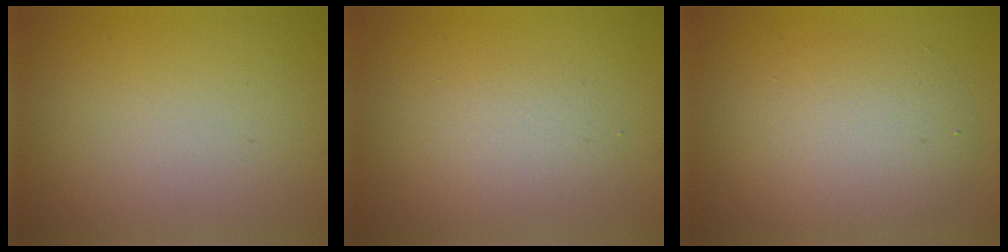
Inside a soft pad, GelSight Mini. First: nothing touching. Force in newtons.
{"total": 2.1, "press": 2.1, "slide": 0.2}
{"total": 4.7, "press": 4.6, "slide": 0.7}